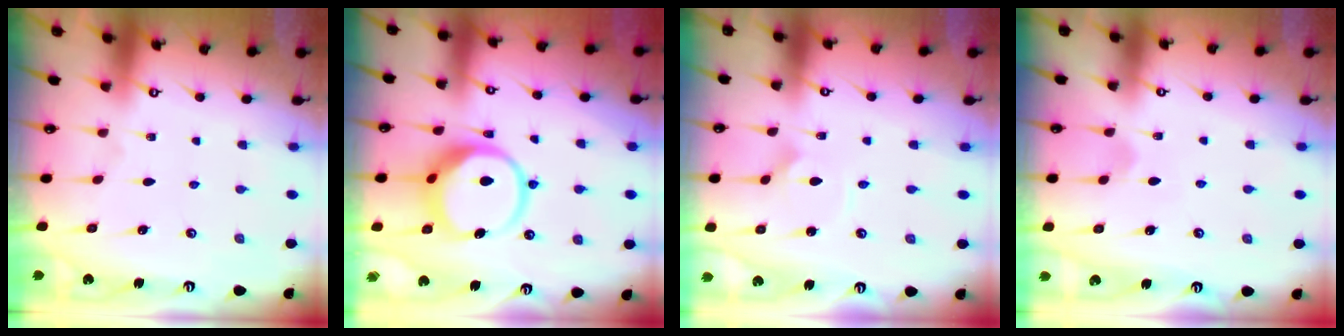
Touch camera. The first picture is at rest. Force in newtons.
{"total": 12.0, "press": 11.9, "slide": 1.5}
{"total": 2.5, "press": 2.5, "slide": 0.1}
{"total": 5.0, "press": 4.9, "slide": 0.6}